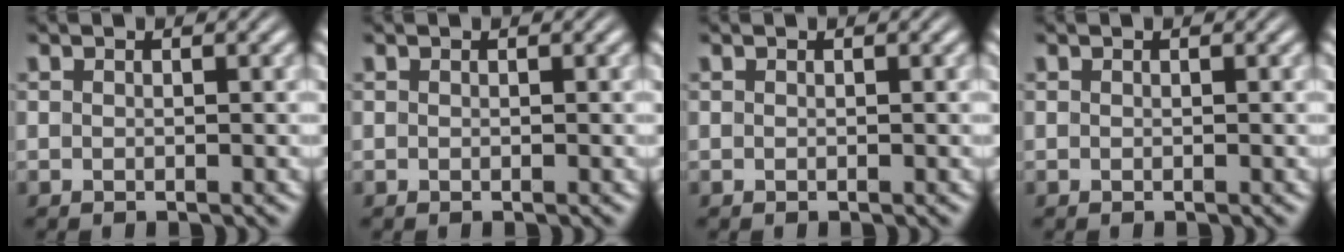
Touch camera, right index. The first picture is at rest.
{"total": 0.0}
{"total": 0.0}
{"total": 0.0}